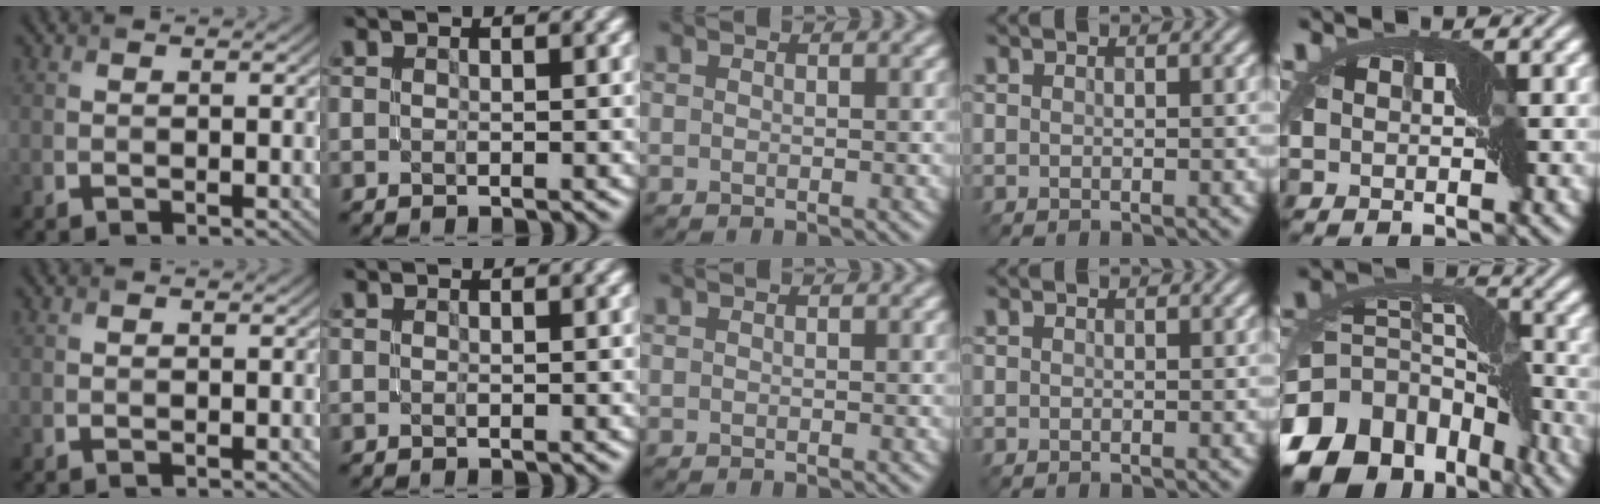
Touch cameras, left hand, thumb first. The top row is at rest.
{"little": {"total": 14.3, "force": [-8.3, 9.4, 6.9], "torque": [-0.143, 0.009, -0.149]}}